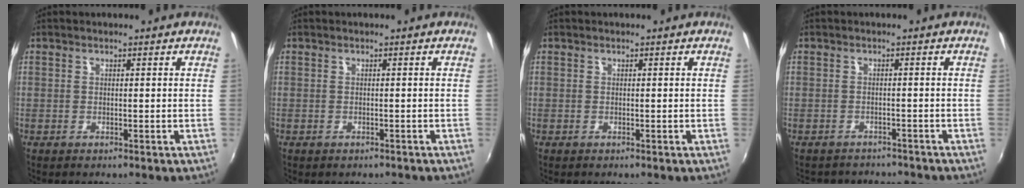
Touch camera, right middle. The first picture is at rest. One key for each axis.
{"total": 1.0, "fx": -0.8, "fy": 0.6, "fz": 0.3, "tx": -0.009, "ty": -0.003, "tz": -0.008}
{"total": 0.0}
{"total": 6.0, "fx": -5.4, "fy": 2.4, "fz": 1.1, "tx": -0.032, "ty": -0.001, "tz": -0.075}